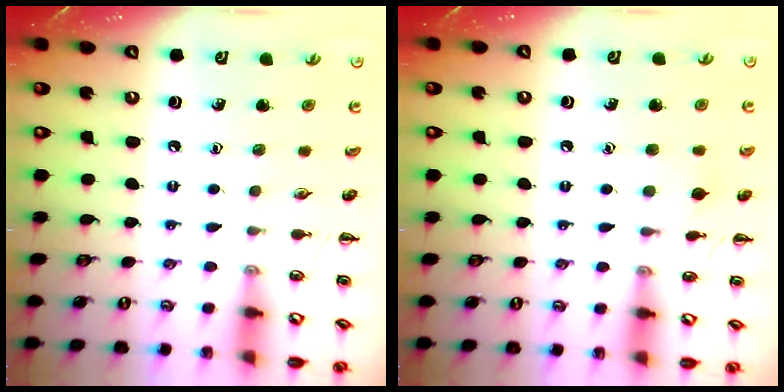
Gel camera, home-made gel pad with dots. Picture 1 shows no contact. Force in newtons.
{"total": 6.3, "press": 6.1, "slide": 1.4}